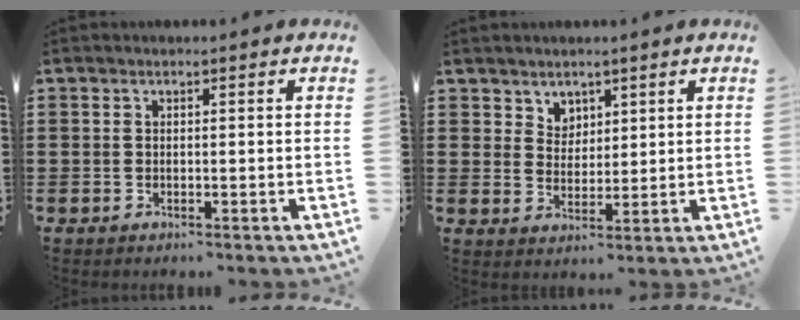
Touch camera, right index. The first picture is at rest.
{"total": 3.7, "force": [2.6, 2.5, -0.1], "torque": [-0.013, 0.005, 0.050]}